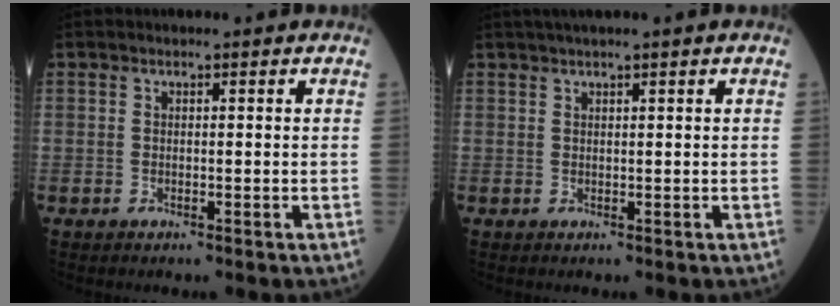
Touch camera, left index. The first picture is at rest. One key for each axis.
{"total": 2.6, "fx": 1.9, "fy": -0.5, "fz": 1.7, "tx": -0.027, "ty": 0.019, "tz": 0.037}